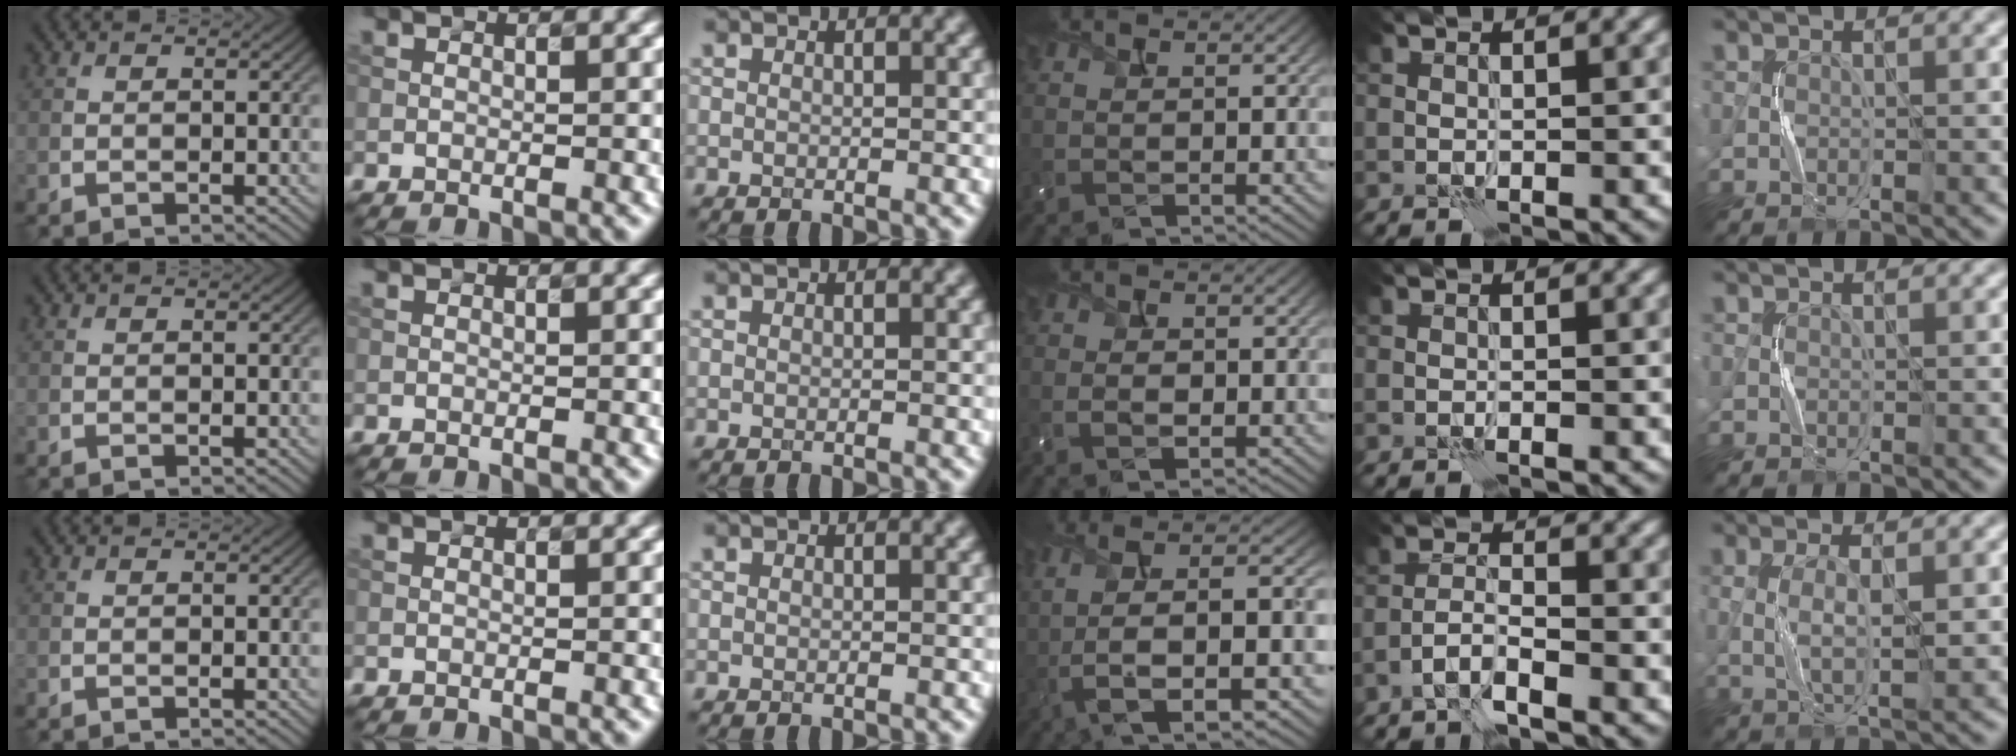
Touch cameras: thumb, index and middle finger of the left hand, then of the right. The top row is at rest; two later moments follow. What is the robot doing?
{"motion": "squeeze", "object": "bubble wrap"}